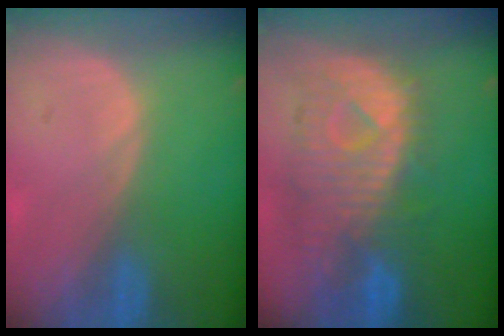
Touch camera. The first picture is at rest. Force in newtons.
{"total": 10.7, "press": 9.7, "slide": 4.7}